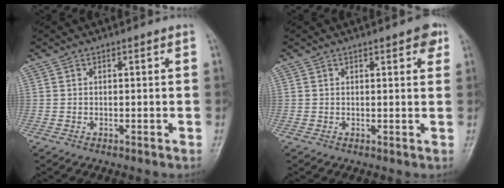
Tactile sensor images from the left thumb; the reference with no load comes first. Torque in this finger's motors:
{"motor_torque": [1.39, 0.76, 0.22, -0.42, 0.00]}